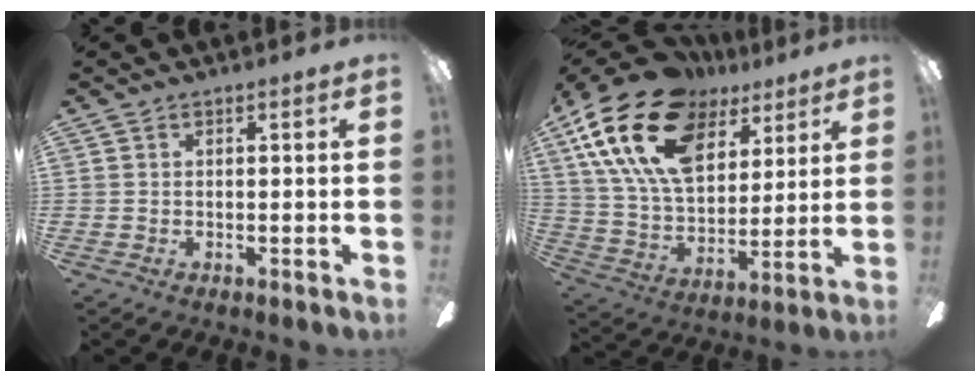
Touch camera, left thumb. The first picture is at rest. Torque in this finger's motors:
{"motor_torque": [0.65, 0.80, 1.98, -0.79, 0.62]}